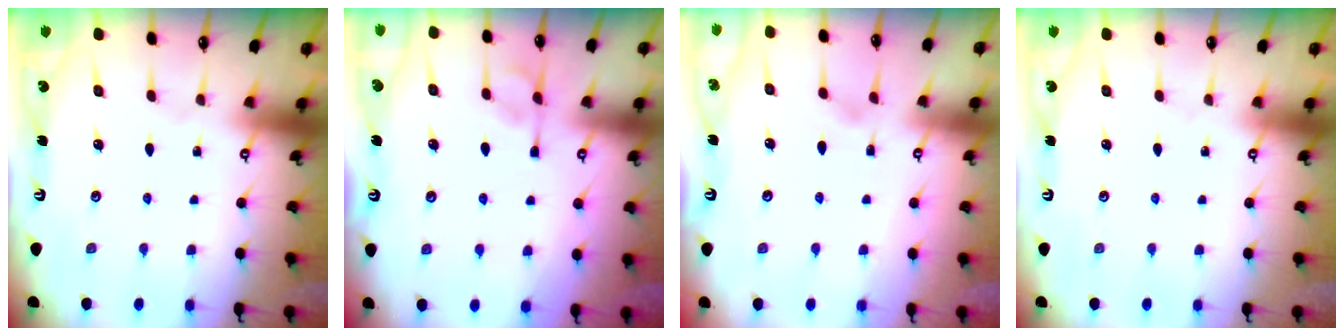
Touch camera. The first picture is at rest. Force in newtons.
{"total": 5.4, "press": 5.3, "slide": 0.7}
{"total": 1.3, "press": 0.9, "slide": 0.8}
{"total": 0.0}